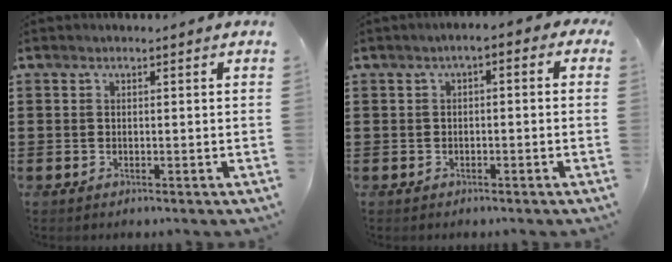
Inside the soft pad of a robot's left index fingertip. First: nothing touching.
{"total": 2.0, "force": [-1.5, 0.6, 1.2], "torque": [-0.025, 0.005, -0.034]}